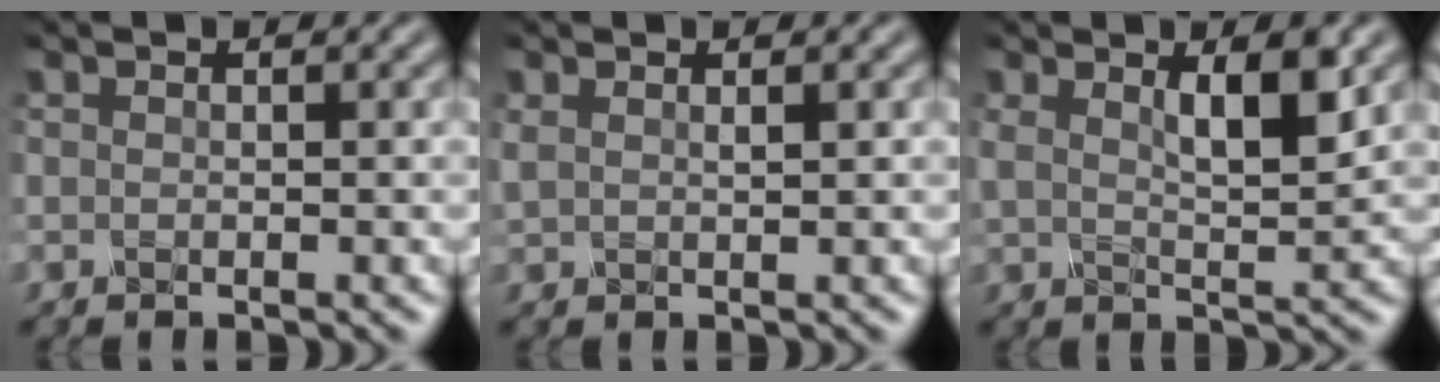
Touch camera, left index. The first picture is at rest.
{"total": 1.2, "force": [0.8, 0.4, 0.8], "torque": [-0.021, -0.001, 0.019]}
{"total": 4.2, "force": [2.0, 1.2, 3.6], "torque": [-0.063, -0.004, 0.034]}